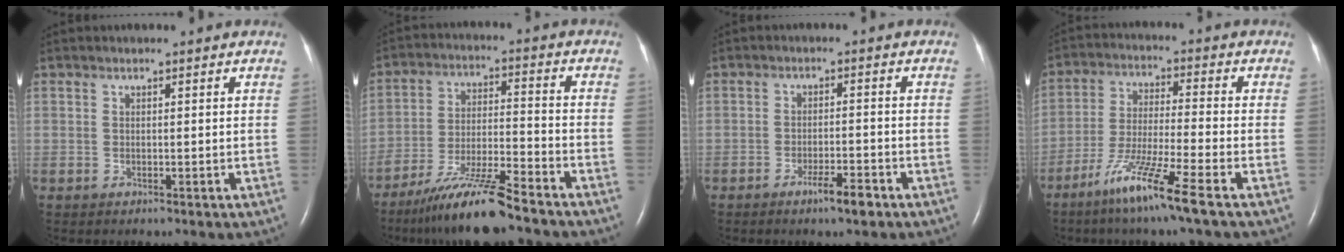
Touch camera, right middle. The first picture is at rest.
{"total": 12.1, "force": [-9.6, 0.2, 7.2], "torque": [-0.133, -0.021, -0.170]}
{"total": 3.9, "force": [-2.6, 0.3, 2.8], "torque": [-0.053, -0.004, -0.044]}
{"total": 10.5, "force": [-6.6, -1.1, 8.1], "torque": [-0.161, -0.037, -0.130]}